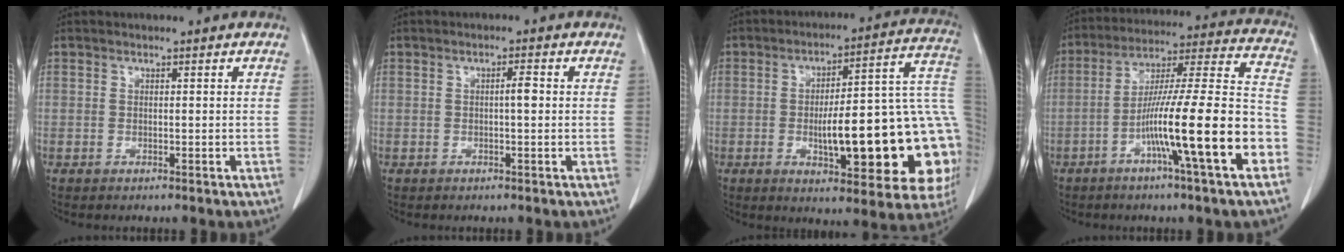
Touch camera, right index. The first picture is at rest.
{"total": 1.7, "force": [0.0, 0.2, 1.7], "torque": [-0.029, 0.004, 0.000]}
{"total": 24.2, "force": [-4.2, 5.6, 23.2], "torque": [-0.228, 0.029, -0.045]}
{"total": 19.1, "force": [-7.3, 0.0, 17.6], "torque": [-0.269, 0.003, -0.123]}